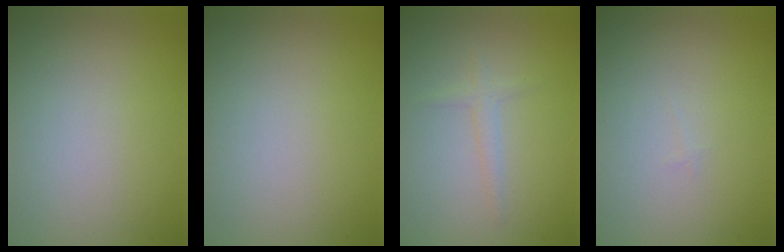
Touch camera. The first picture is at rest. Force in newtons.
{"total": 0.0}
{"total": 1.2, "press": 1.2, "slide": 0.1}
{"total": 0.0}